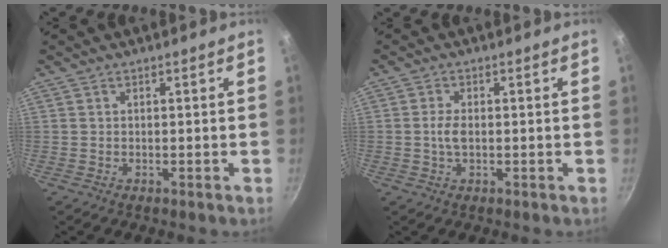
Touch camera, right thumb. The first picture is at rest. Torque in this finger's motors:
{"motor_torque": [0.24, 0.74, 0.03, 0.49, 0.00]}